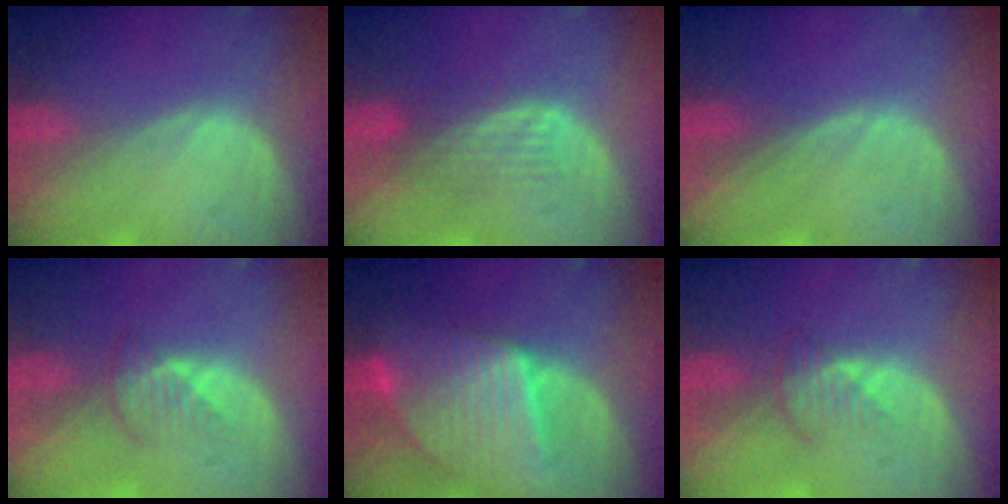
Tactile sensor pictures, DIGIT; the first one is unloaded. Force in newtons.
{"total": 4.3, "press": 3.6, "slide": 2.3}
{"total": 0.0}
{"total": 2.7, "press": 2.6, "slide": 0.5}
{"total": 9.4, "press": 9.4, "slide": 0.8}
{"total": 2.8, "press": 2.7, "slide": 0.8}